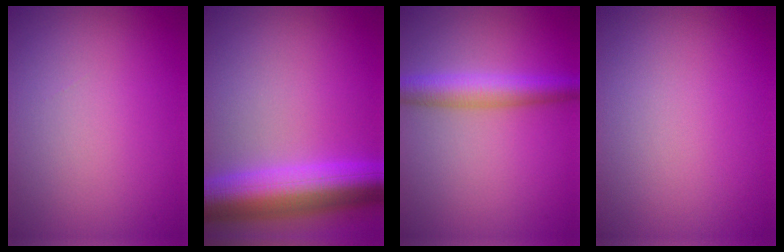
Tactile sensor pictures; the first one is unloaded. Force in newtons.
{"total": 9.4, "press": 9.4, "slide": 0.2}
{"total": 4.1, "press": 4.1, "slide": 0.1}
{"total": 0.0}